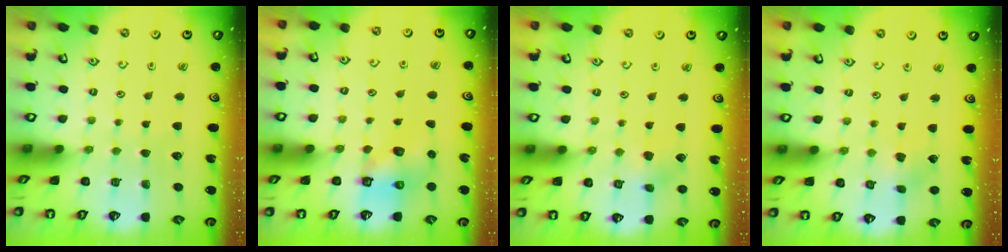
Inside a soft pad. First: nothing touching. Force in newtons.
{"total": 6.2, "press": 6.1, "slide": 0.7}
{"total": 7.6, "press": 7.5, "slide": 0.5}
{"total": 2.3, "press": 2.3, "slide": 0.6}